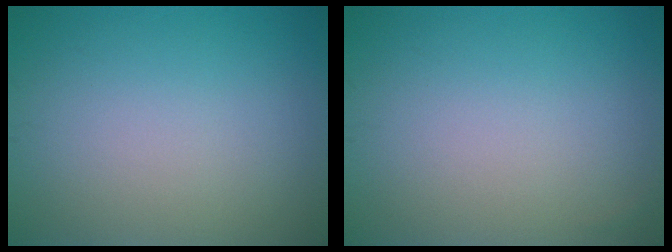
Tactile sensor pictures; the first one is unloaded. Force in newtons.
{"total": 0.0}